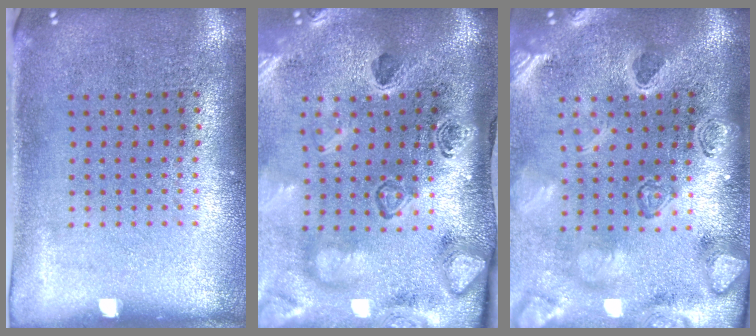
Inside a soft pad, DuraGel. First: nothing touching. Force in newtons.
{"total": 4.6, "press": 3.1, "slide": 3.3}
{"total": 4.2, "press": 3.3, "slide": 2.6}